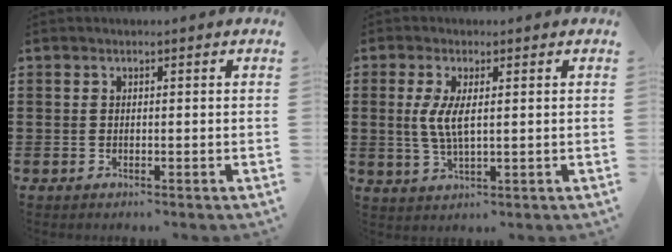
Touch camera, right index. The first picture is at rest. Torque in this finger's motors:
{"motor_torque": [1.18, 0.37, 0.44, 0.14]}